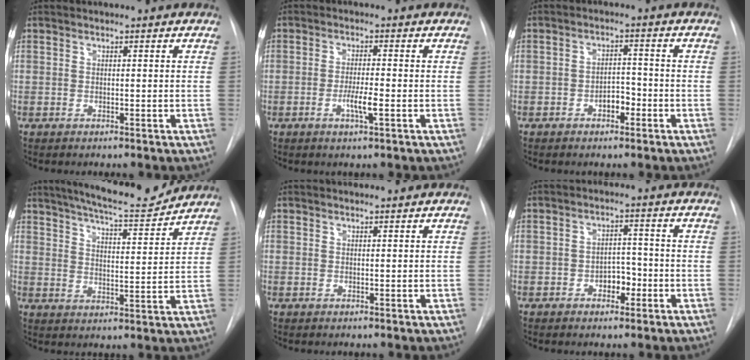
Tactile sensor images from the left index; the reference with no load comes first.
{"total": 3.8, "force": [-2.3, 0.1, 3.1], "torque": [-0.057, -0.010, -0.039]}
{"total": 3.6, "force": [-2.6, 1.6, 1.8], "torque": [-0.023, 0.002, -0.042]}
{"total": 11.5, "force": [10.4, 1.0, 4.7], "torque": [-0.074, -0.016, 0.151]}
{"total": 0.0}
{"total": 3.9, "force": [-2.6, 2.1, 2.0], "torque": [-0.021, 0.003, -0.040]}